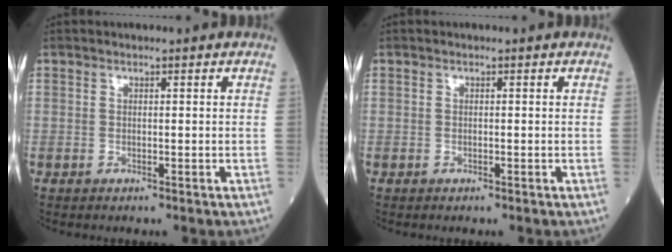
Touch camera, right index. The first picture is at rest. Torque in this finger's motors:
{"motor_torque": [-0.13, -0.04, -0.04, -0.01]}